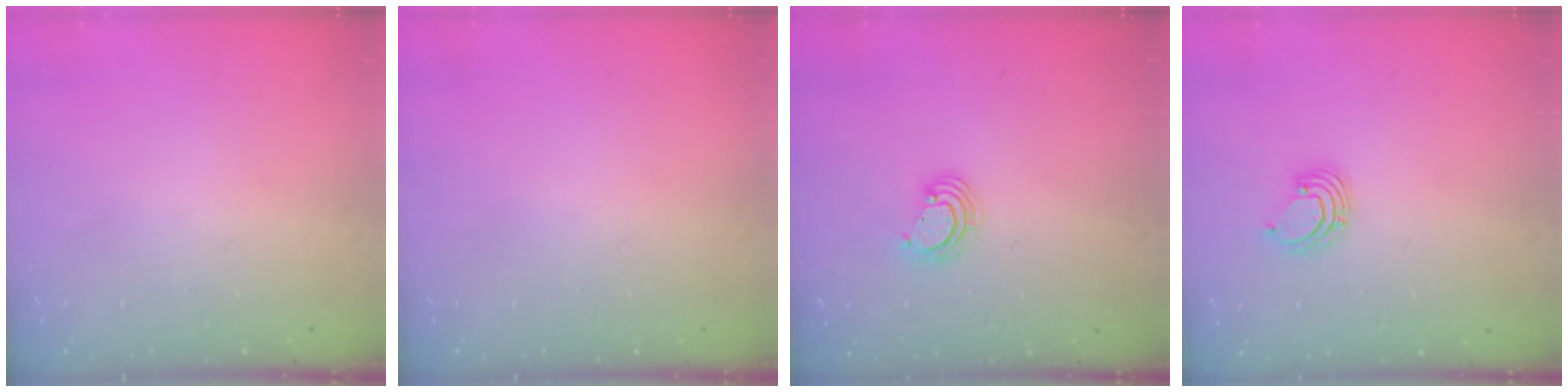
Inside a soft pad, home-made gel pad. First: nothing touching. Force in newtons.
{"total": 0.0}
{"total": 3.6, "press": 3.6, "slide": 0.2}
{"total": 2.2, "press": 2.2, "slide": 0.2}